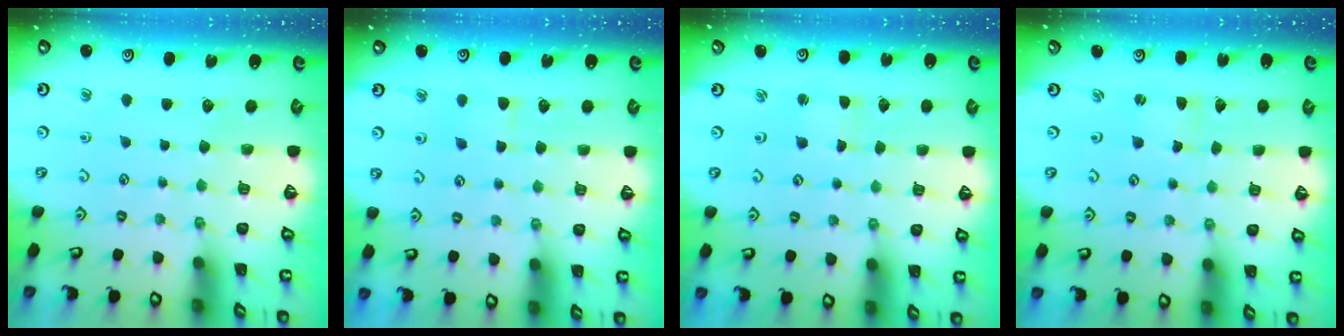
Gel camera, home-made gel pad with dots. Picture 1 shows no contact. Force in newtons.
{"total": 4.6, "press": 4.6, "slide": 0.3}
{"total": 1.6, "press": 1.6, "slide": 0.3}
{"total": 0.9, "press": 0.8, "slide": 0.1}